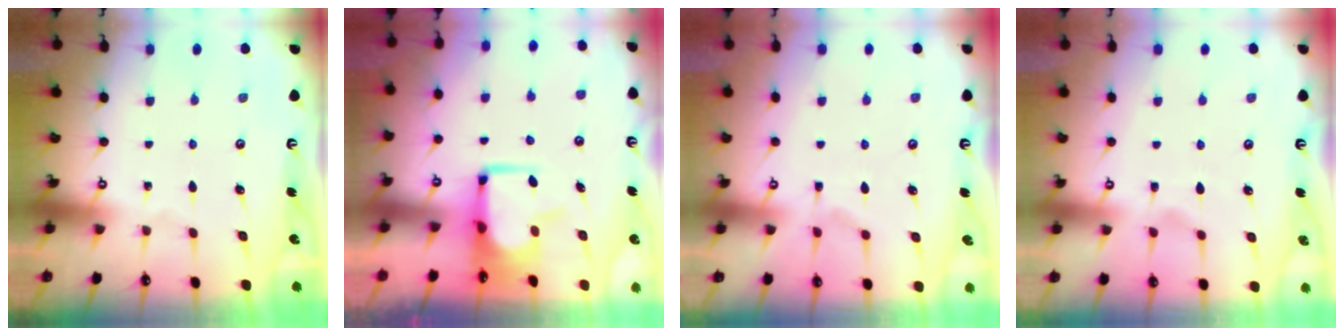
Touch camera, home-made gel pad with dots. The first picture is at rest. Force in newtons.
{"total": 3.8, "press": 3.7, "slide": 0.7}
{"total": 1.1, "press": 0.1, "slide": 1.1}
{"total": 1.2, "press": 0.5, "slide": 1.1}